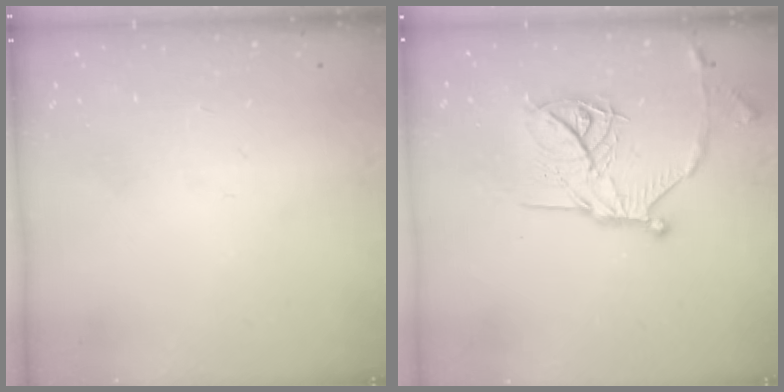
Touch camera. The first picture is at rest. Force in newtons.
{"total": 17.6, "press": 17.6, "slide": 1.4}